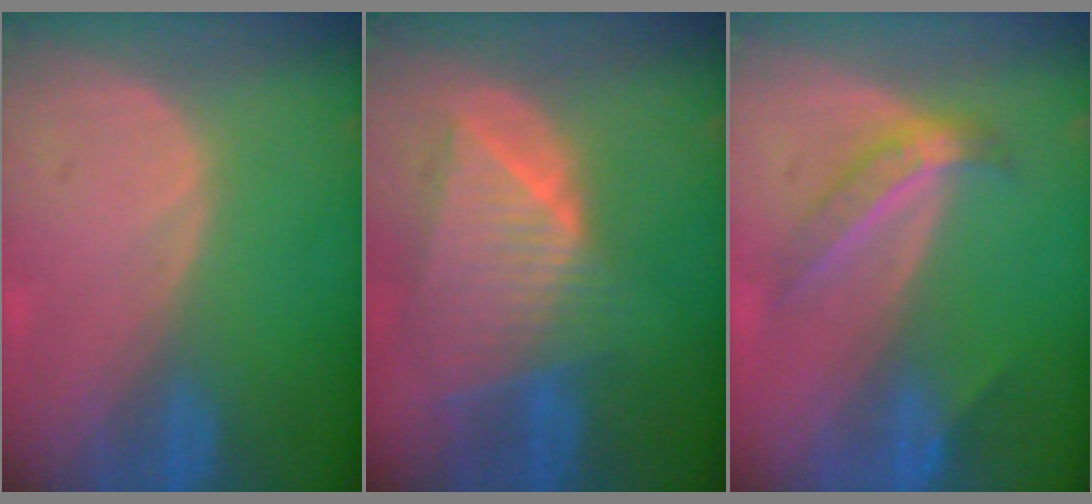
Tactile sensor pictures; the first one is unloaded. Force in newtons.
{"total": 8.9, "press": 7.8, "slide": 4.2}
{"total": 4.5, "press": 4.3, "slide": 1.2}